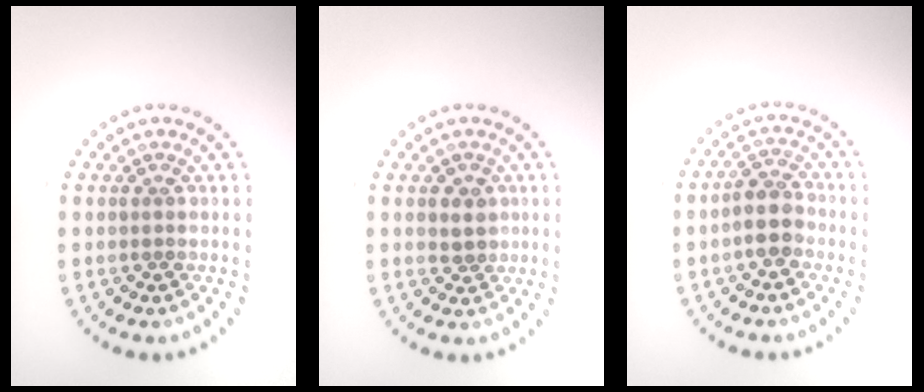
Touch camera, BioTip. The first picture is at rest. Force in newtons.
{"total": 1.4, "press": 1.2, "slide": 0.6}
{"total": 2.7, "press": 2.4, "slide": 1.2}